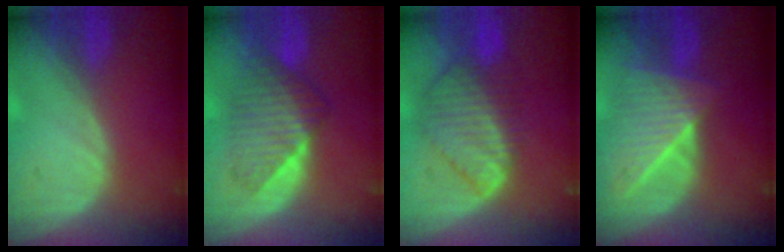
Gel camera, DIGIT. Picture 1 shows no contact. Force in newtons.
{"total": 7.1, "press": 7.1, "slide": 0.2}
{"total": 8.7, "press": 7.7, "slide": 4.0}
{"total": 8.3, "press": 7.5, "slide": 3.5}